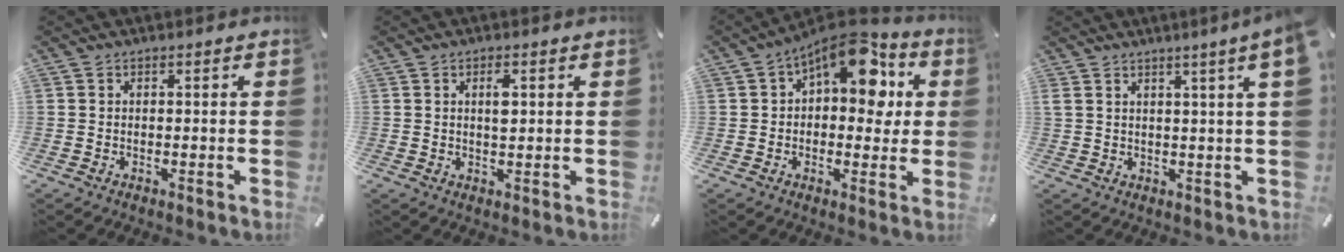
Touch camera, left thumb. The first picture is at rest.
{"total": 2.7, "force": [0.7, 0.9, 2.4], "torque": [-0.042, 0.000, 0.008]}
{"total": 13.9, "force": [6.7, 7.7, 9.4], "torque": [-0.123, -0.041, 0.112]}
{"total": 5.3, "force": [2.7, -0.3, 4.6], "torque": [-0.084, -0.006, 0.044]}